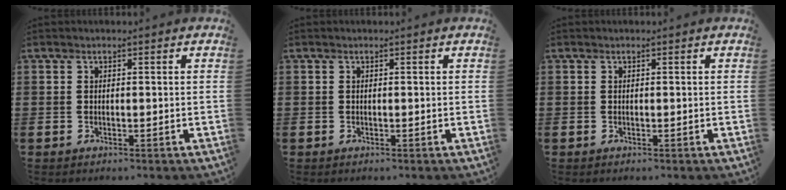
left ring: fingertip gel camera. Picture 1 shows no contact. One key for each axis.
{"total": 0.0}
{"total": 0.0}